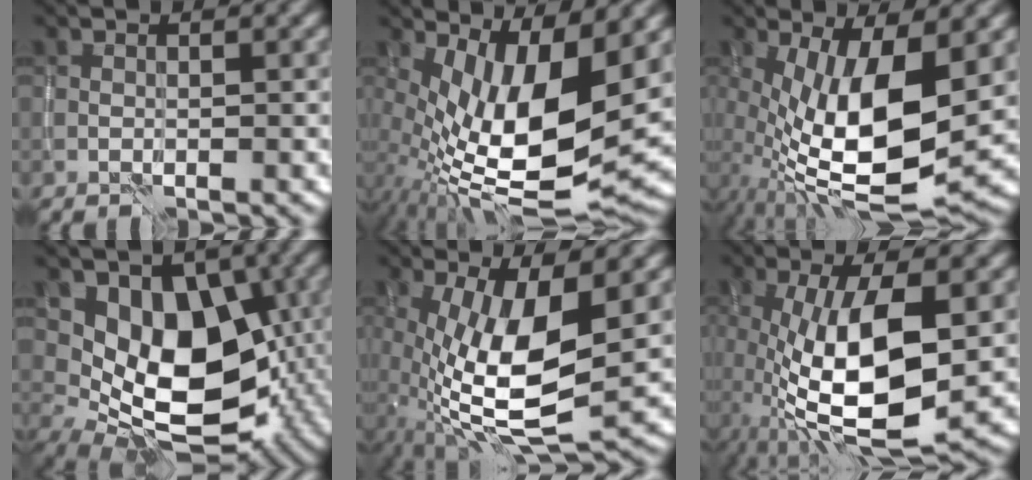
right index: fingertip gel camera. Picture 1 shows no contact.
{"total": 13.4, "force": [1.4, 5.1, 12.3], "torque": [-0.212, -0.017, 0.031]}
{"total": 12.5, "force": [-0.5, 4.6, 11.6], "torque": [-0.205, -0.018, -0.008]}
{"total": 11.3, "force": [0.6, 7.5, 8.5], "torque": [-0.115, -0.015, 0.015]}
{"total": 11.1, "force": [-0.8, 3.9, 10.4], "torque": [-0.199, -0.015, -0.013]}
{"total": 11.0, "force": [-1.1, 3.9, 10.2], "torque": [-0.198, -0.013, -0.018]}